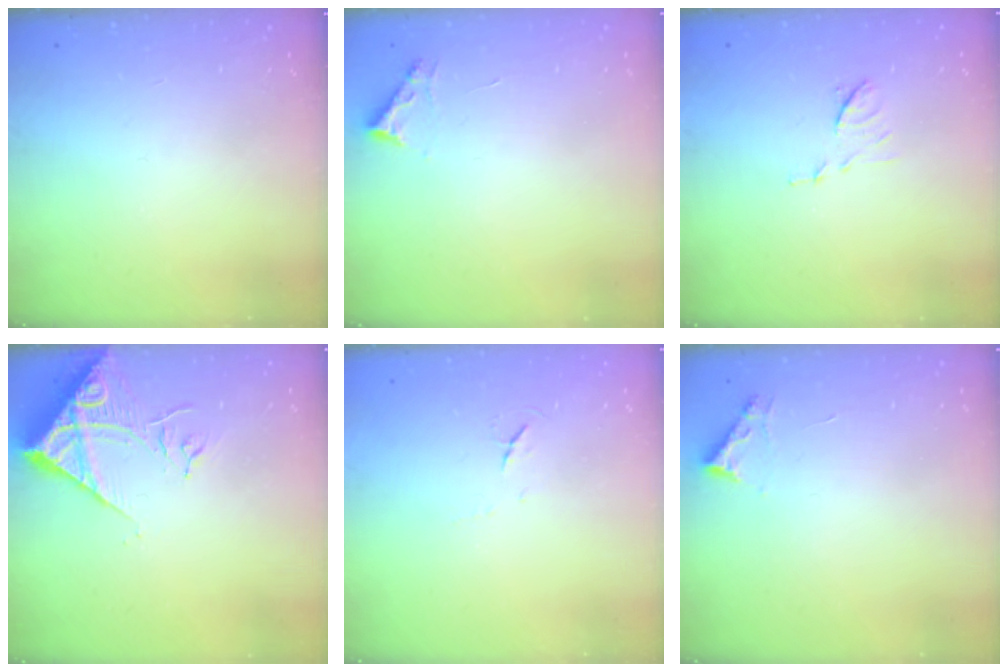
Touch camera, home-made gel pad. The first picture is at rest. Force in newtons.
{"total": 2.7, "press": 2.7, "slide": 0.3}
{"total": 6.6, "press": 6.6, "slide": 0.5}
{"total": 11.7, "press": 11.6, "slide": 1.5}
{"total": 3.8, "press": 3.7, "slide": 0.6}
{"total": 2.7, "press": 2.7, "slide": 0.3}